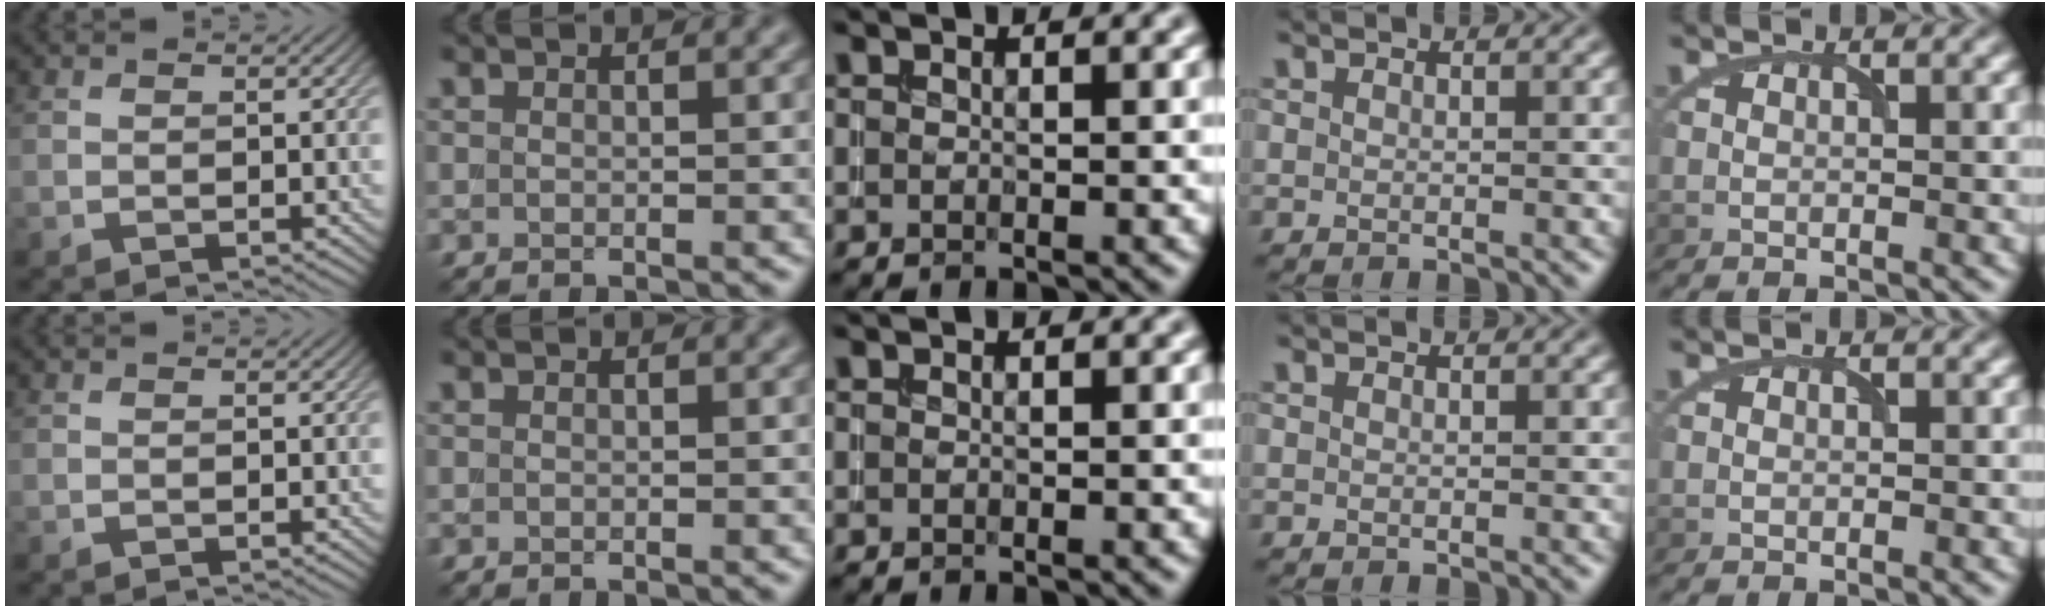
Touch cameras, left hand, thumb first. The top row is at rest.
{}